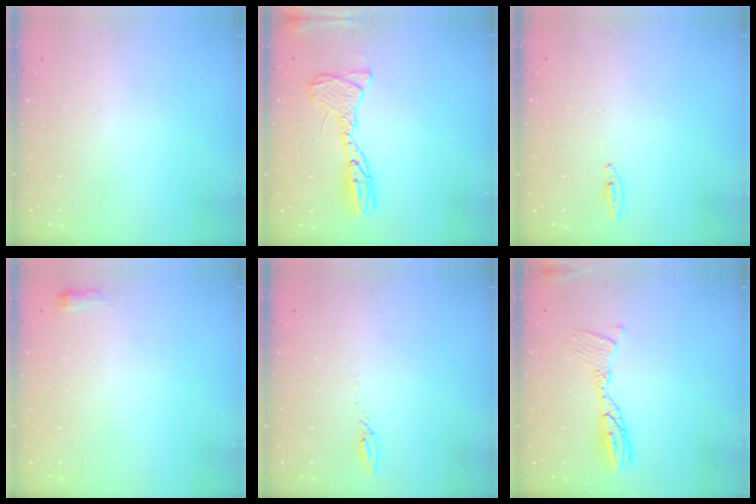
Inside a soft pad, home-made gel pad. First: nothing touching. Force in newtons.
{"total": 13.8, "press": 13.7, "slide": 1.3}
{"total": 2.7, "press": 2.5, "slide": 1.0}
{"total": 9.8, "press": 2.8, "slide": 9.4}
{"total": 2.7, "press": 2.7, "slide": 0.2}
{"total": 10.8, "press": 10.8, "slide": 1.0}